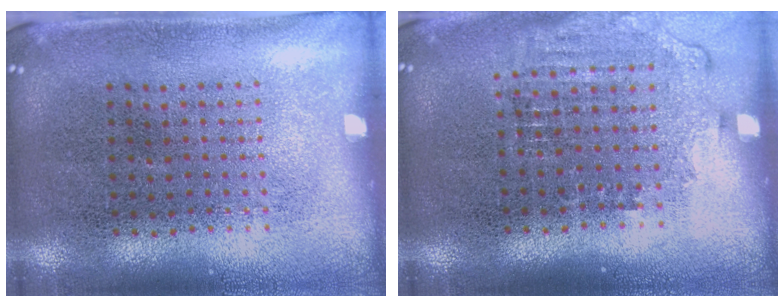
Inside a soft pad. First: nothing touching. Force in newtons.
{"total": 1.4, "press": 1.2, "slide": 0.6}